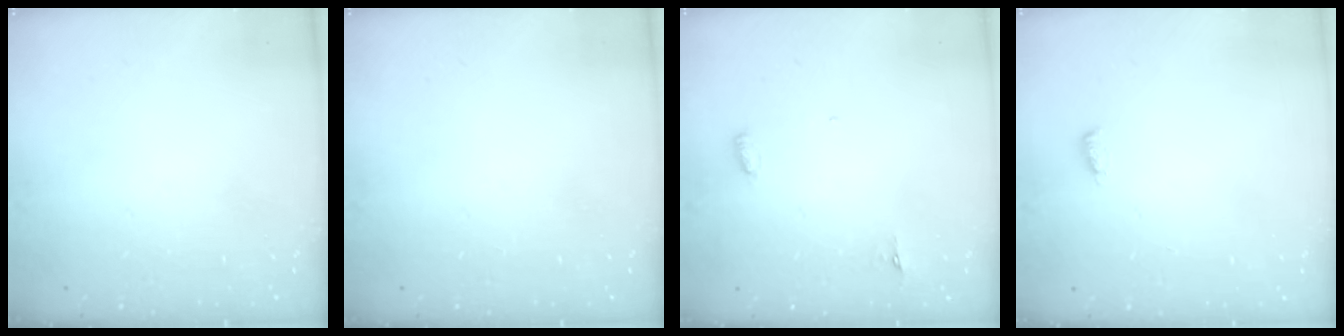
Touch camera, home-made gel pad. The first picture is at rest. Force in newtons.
{"total": 0.0}
{"total": 3.0, "press": 2.8, "slide": 0.9}
{"total": 4.4, "press": 4.1, "slide": 1.5}